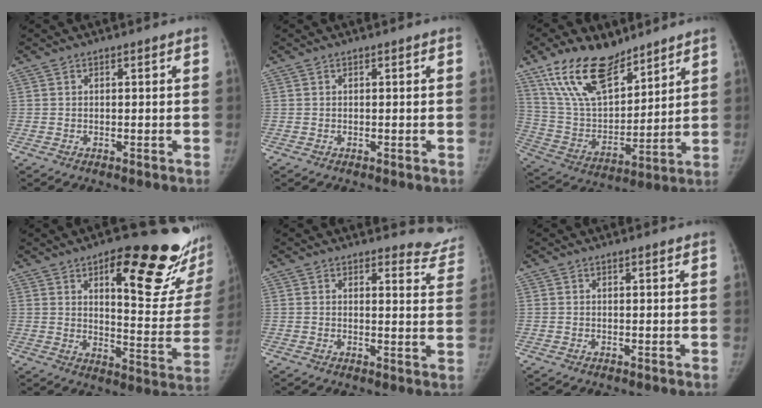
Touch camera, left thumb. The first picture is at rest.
{"total": 0.0}
{"total": 19.3, "force": [13.3, 8.9, 10.8], "torque": [-0.158, -0.059, 0.256]}
{"total": 25.3, "force": [13.7, 8.1, 19.7], "torque": [-0.211, -0.063, 0.189]}
{"total": 8.8, "force": [8.5, 2.0, -0.2], "torque": [0.044, -0.085, 0.066]}
{"total": 0.8, "force": [0.6, 0.1, 0.4], "torque": [-0.008, -0.003, 0.011]}